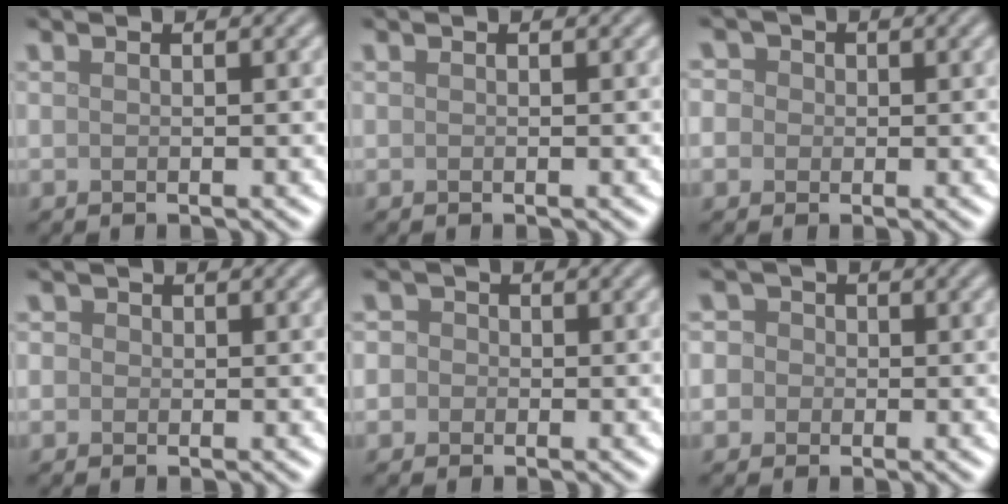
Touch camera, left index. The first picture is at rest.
{"total": 0.0}
{"total": 4.3, "force": [1.2, 3.8, 1.8], "torque": [-0.025, 0.032, -0.010]}
{"total": 2.1, "force": [0.6, 1.9, 0.9], "torque": [-0.001, 0.016, -0.011]}
{"total": 3.8, "force": [0.5, 3.5, 1.4], "torque": [0.000, 0.032, -0.029]}
{"total": 5.0, "force": [0.7, 4.7, 1.8], "torque": [-0.023, 0.040, -0.023]}